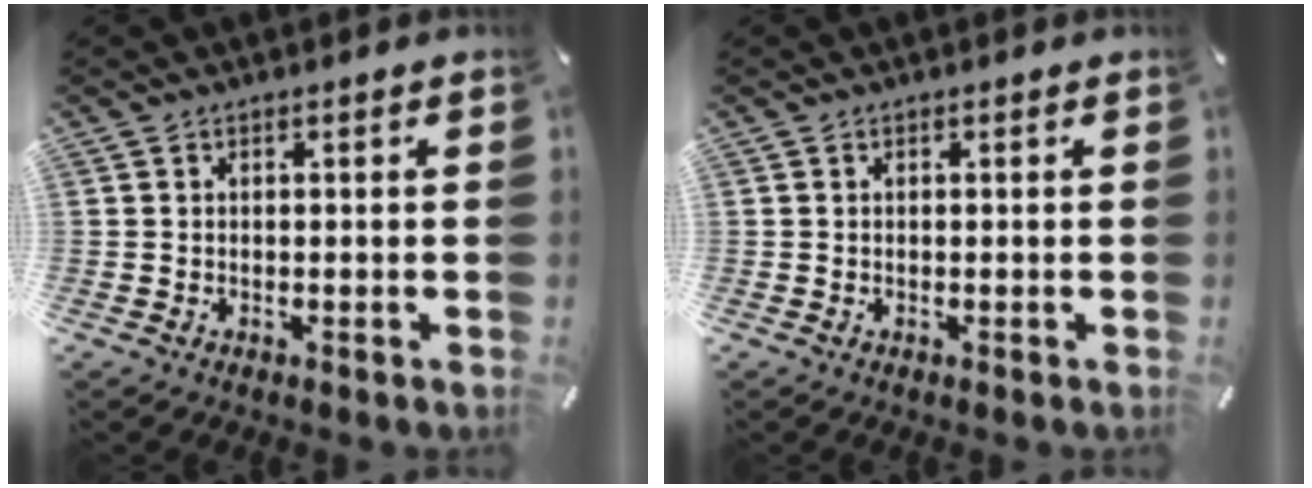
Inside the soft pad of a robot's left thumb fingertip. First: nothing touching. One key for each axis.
{"total": 0.0}